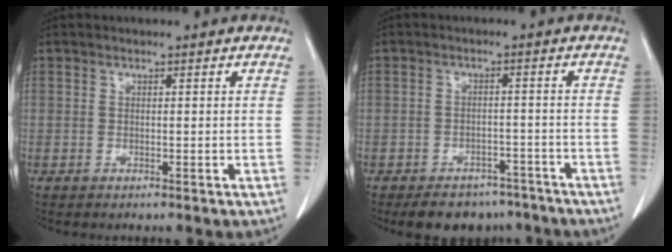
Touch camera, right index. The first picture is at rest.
{"total": 8.3, "force": [-6.8, 4.5, 1.8], "torque": [-0.005, 0.006, -0.088]}